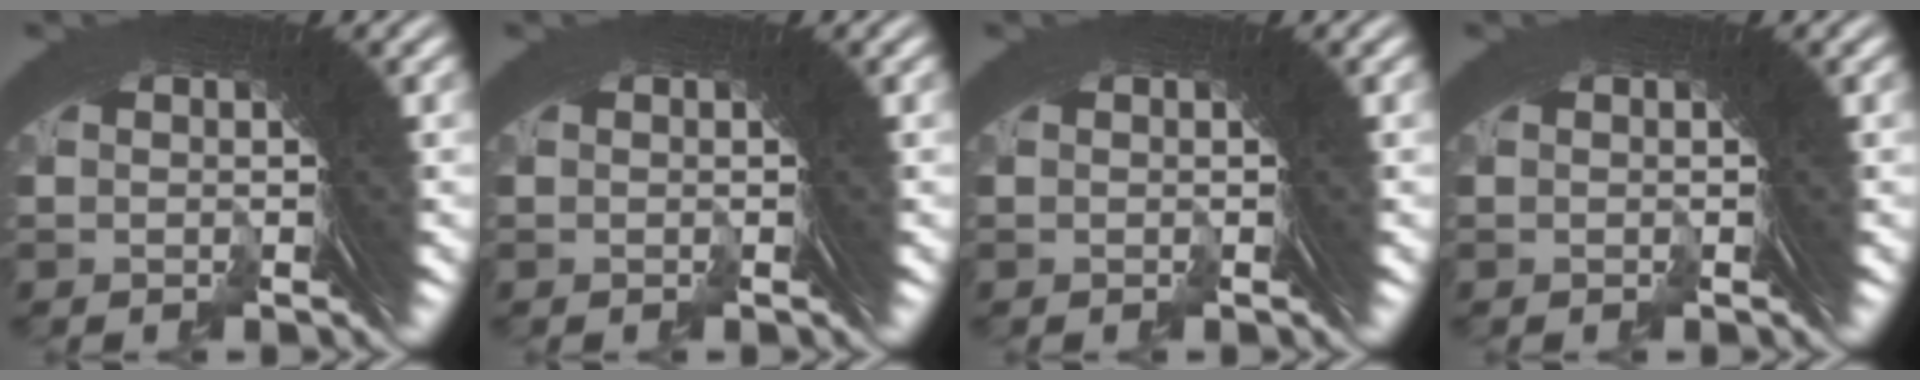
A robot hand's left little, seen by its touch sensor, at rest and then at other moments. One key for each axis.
{"total": 0.0}
{"total": 0.0}
{"total": 0.0}